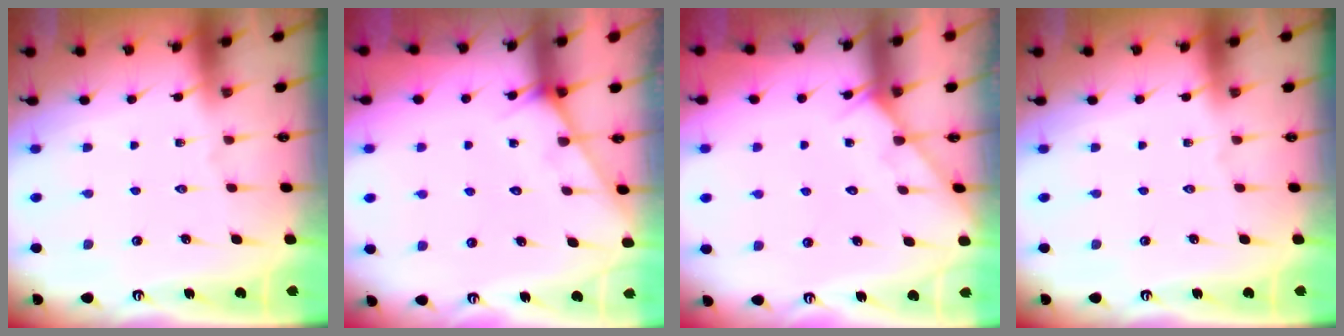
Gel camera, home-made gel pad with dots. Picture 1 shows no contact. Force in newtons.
{"total": 3.6, "press": 3.6, "slide": 0.3}
{"total": 5.4, "press": 5.4, "slide": 0.5}
{"total": 0.0}